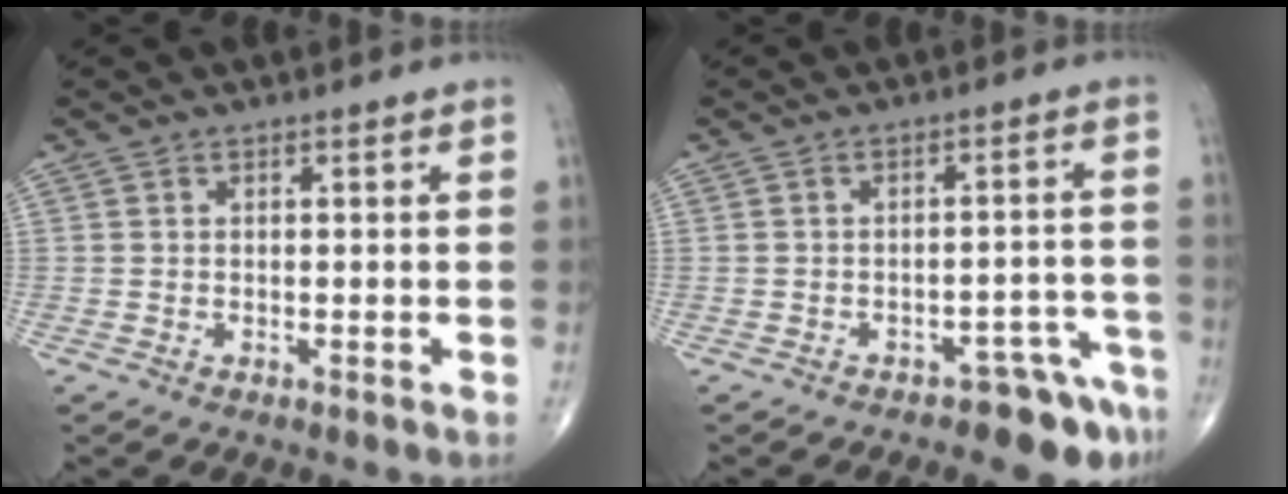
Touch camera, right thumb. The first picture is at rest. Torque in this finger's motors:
{"motor_torque": [1.31, 0.51, 0.04, -0.24, 0.01]}